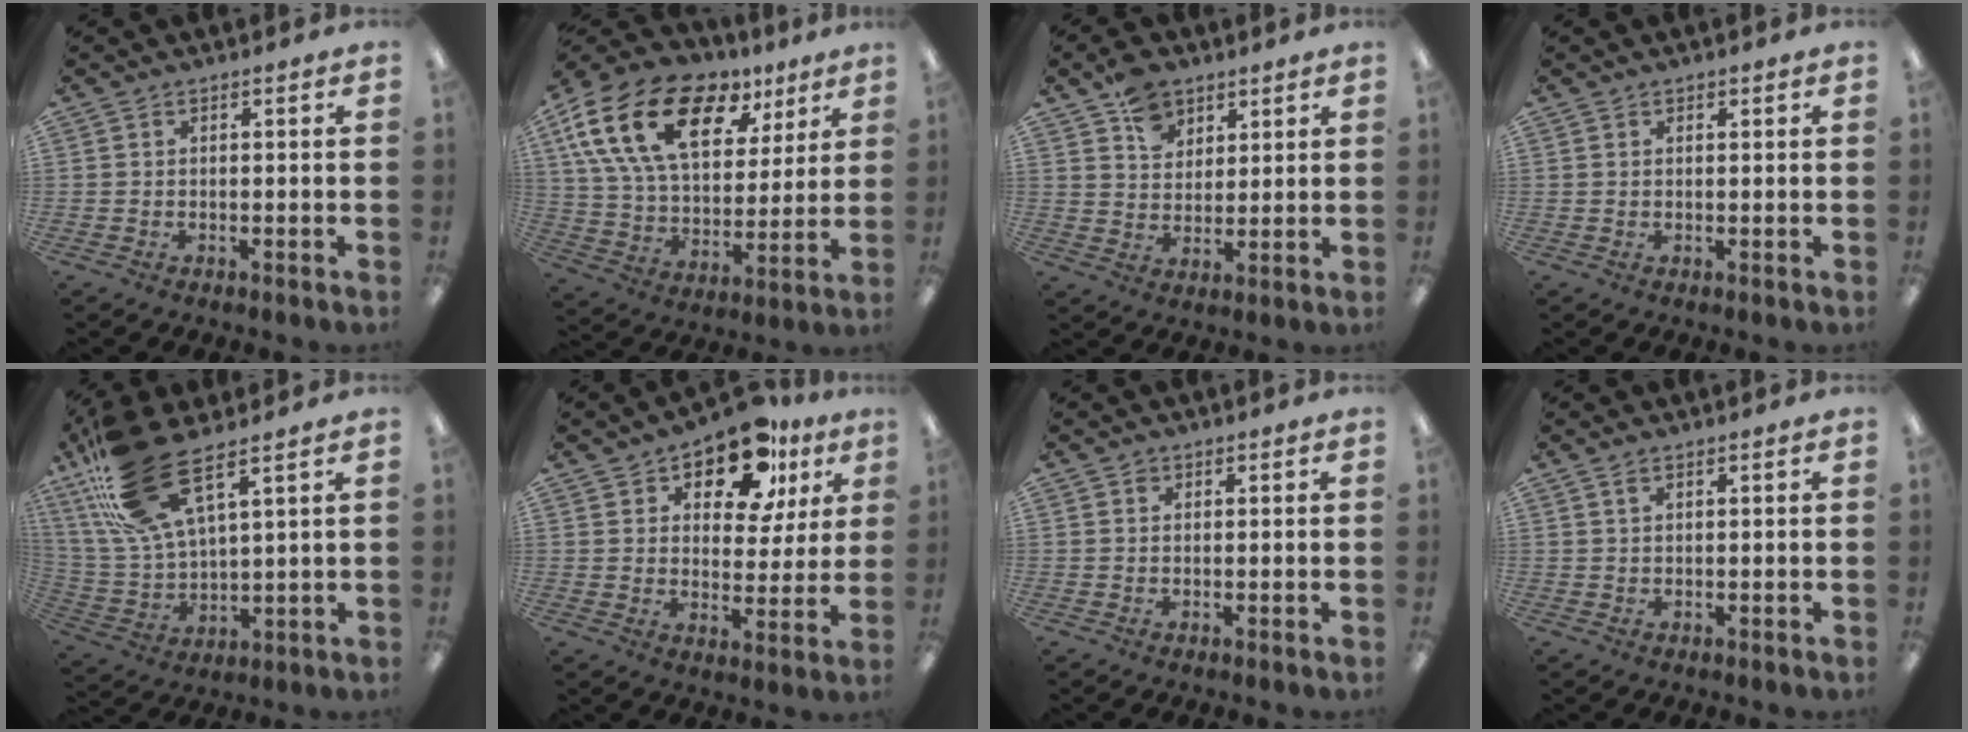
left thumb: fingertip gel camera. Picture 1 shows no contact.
{"total": 22.4, "force": [10.7, 13.0, 14.8], "torque": [-0.279, -0.037, 0.190]}
{"total": 8.7, "force": [5.5, 6.0, 2.9], "torque": [-0.040, -0.018, 0.102]}
{"total": 0.8, "force": [0.6, 0.5, 0.2], "torque": [-0.004, 0.002, 0.011]}
{"total": 20.1, "force": [12.6, 7.0, 13.9], "torque": [-0.290, -0.047, 0.225]}
{"total": 14.2, "force": [9.7, 6.9, 7.6], "torque": [-0.121, -0.047, 0.169]}
{"total": 1.1, "force": [0.6, 0.9, 0.4], "torque": [0.000, 0.001, 0.008]}
{"total": 1.4, "force": [0.9, 0.6, 0.8], "torque": [-0.020, 0.001, 0.017]}